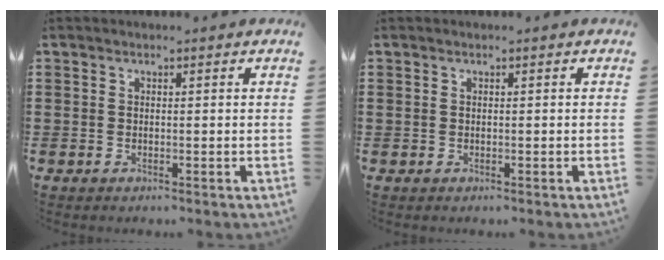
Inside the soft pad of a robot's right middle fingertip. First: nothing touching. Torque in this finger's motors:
{"motor_torque": [1.60, 0.54, 0.10, 0.02]}